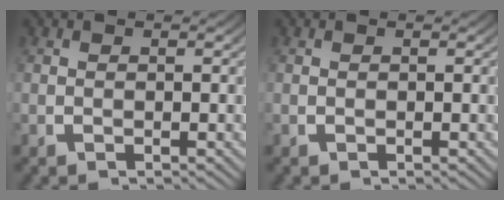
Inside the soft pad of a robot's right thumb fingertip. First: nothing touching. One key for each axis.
{"total": 0.0}